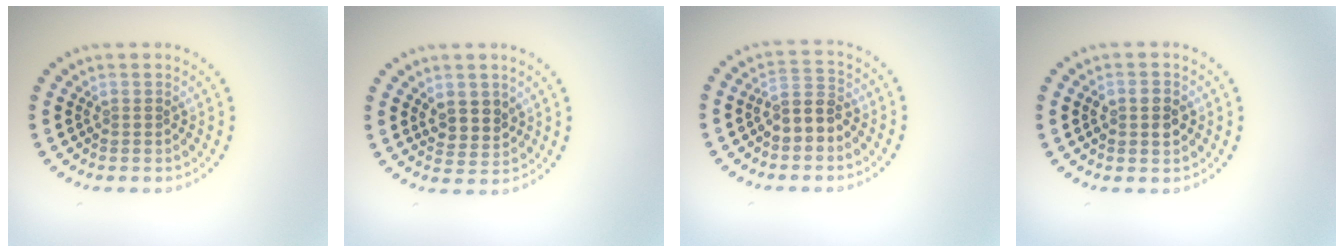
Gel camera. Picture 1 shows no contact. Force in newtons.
{"total": 2.5, "press": 2.3, "slide": 0.8}
{"total": 2.9, "press": 2.7, "slide": 1.1}
{"total": 2.8, "press": 2.8, "slide": 0.1}